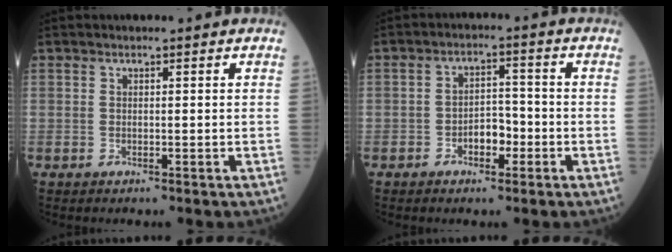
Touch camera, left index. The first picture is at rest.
{"total": 4.1, "force": [-2.0, 2.2, 2.9], "torque": [-0.044, 0.007, -0.038]}